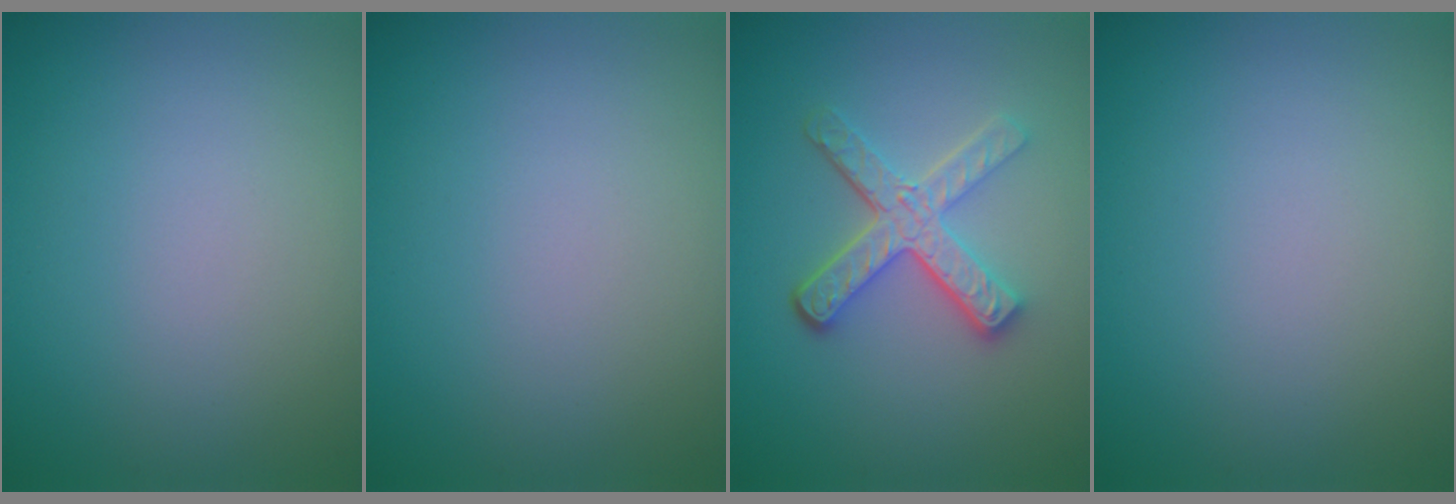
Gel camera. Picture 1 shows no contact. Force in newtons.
{"total": 0.0}
{"total": 4.2, "press": 3.4, "slide": 2.6}
{"total": 0.0}